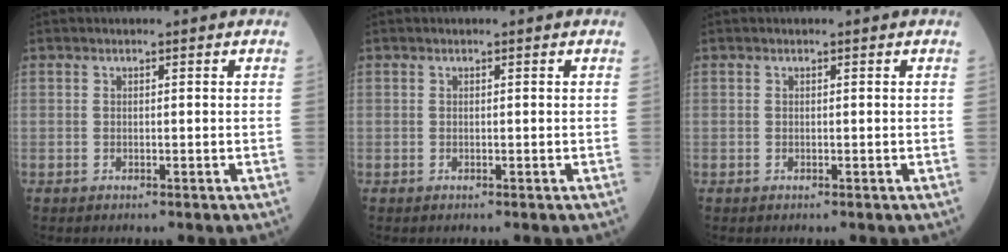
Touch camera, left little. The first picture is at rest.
{"total": 0.0}
{"total": 0.0}